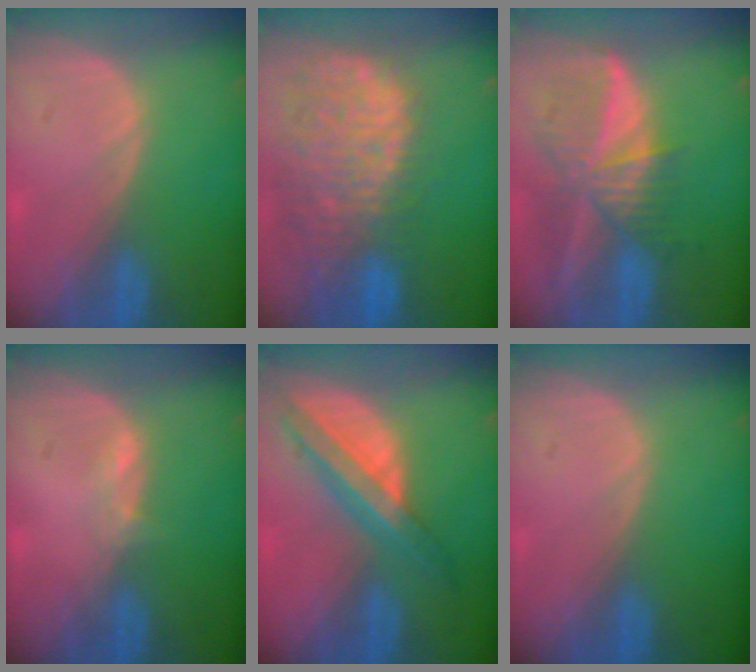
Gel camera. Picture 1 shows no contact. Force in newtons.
{"total": 14.0, "press": 11.5, "slide": 8.0}
{"total": 9.4, "press": 8.1, "slide": 4.7}
{"total": 1.3, "press": 1.2, "slide": 0.5}
{"total": 8.1, "press": 6.8, "slide": 4.3}
{"total": 0.0}